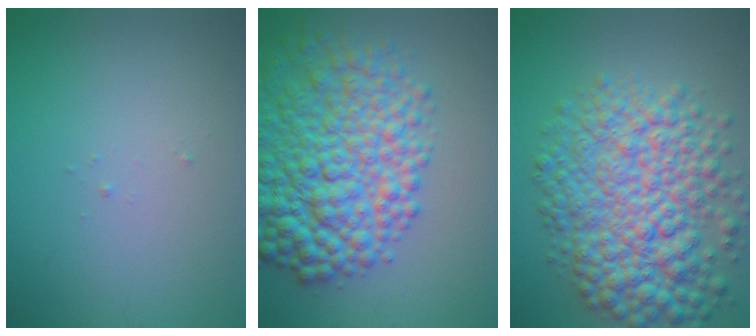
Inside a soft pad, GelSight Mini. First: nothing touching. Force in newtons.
{"total": 9.9, "press": 9.9, "slide": 0.3}
{"total": 10.0, "press": 10.0, "slide": 0.2}